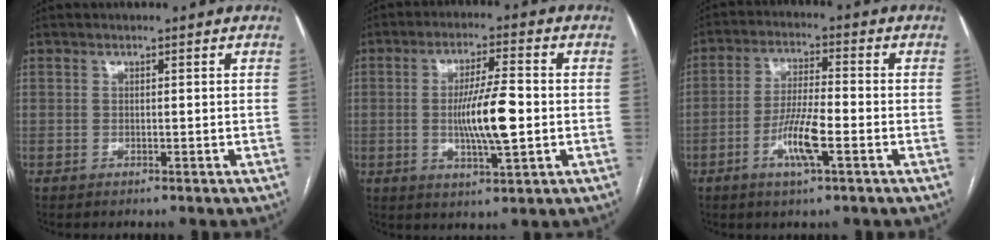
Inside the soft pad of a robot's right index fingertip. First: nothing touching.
{"total": 9.5, "force": [-0.9, 1.3, 9.3], "torque": [-0.168, -0.002, -0.016]}
{"total": 7.7, "force": [-3.0, 0.9, 7.1], "torque": [-0.137, -0.003, -0.055]}